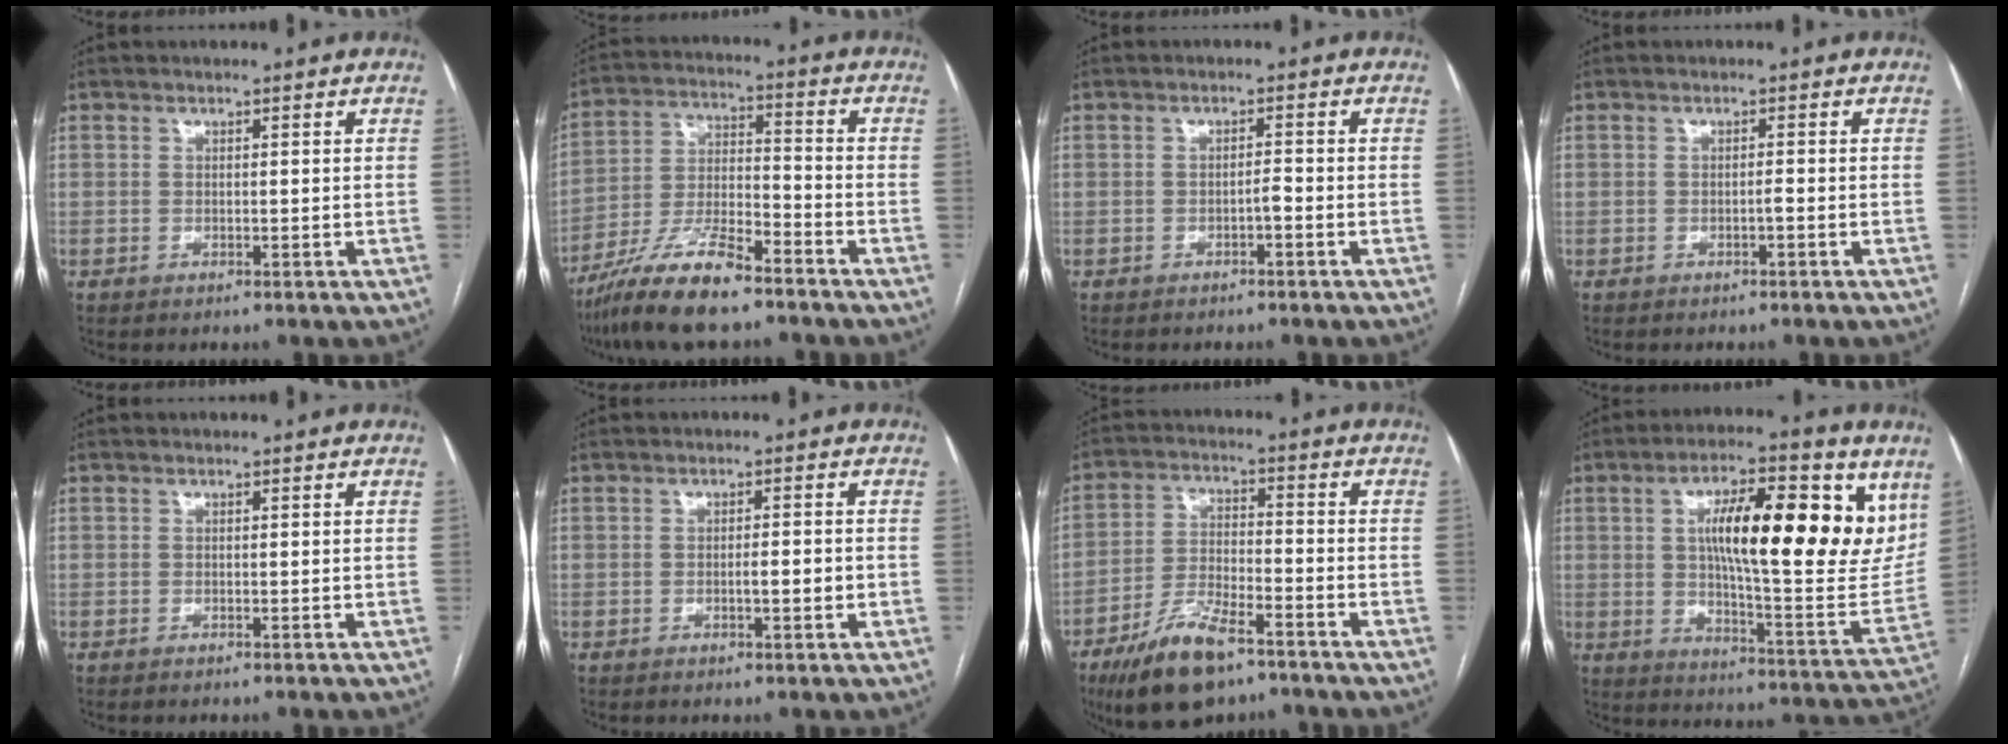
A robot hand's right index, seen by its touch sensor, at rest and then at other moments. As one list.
[{"total": 12.5, "force": [-9.6, 2.1, 7.8], "torque": [-0.156, -0.008, -0.175]}, {"total": 1.3, "force": [-0.8, 0.1, 1.0], "torque": [-0.016, 0.003, -0.014]}, {"total": 0.7, "force": [-0.4, 0.0, 0.6], "torque": [-0.008, 0.002, -0.008]}, {"total": 0.0}, {"total": 2.4, "force": [-0.6, 0.4, 2.3], "torque": [-0.038, 0.001, -0.008]}, {"total": 11.7, "force": [-7.9, 3.5, 7.9], "torque": [-0.157, -0.015, -0.142]}, {"total": 21.9, "force": [7.9, 5.4, 19.8], "torque": [-0.285, 0.010, 0.120]}]